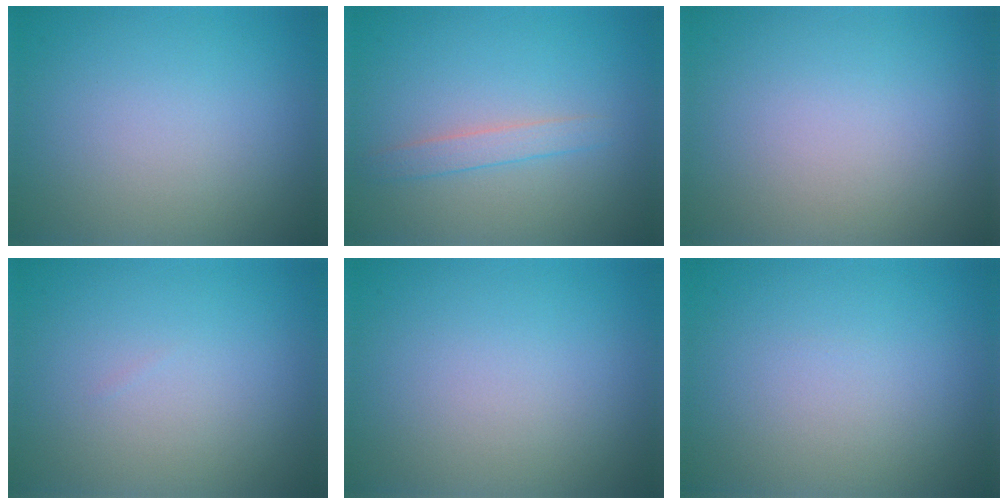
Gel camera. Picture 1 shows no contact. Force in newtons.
{"total": 1.6, "press": 1.6, "slide": 0.1}
{"total": 0.0}
{"total": 0.0}
{"total": 0.0}
{"total": 0.0}